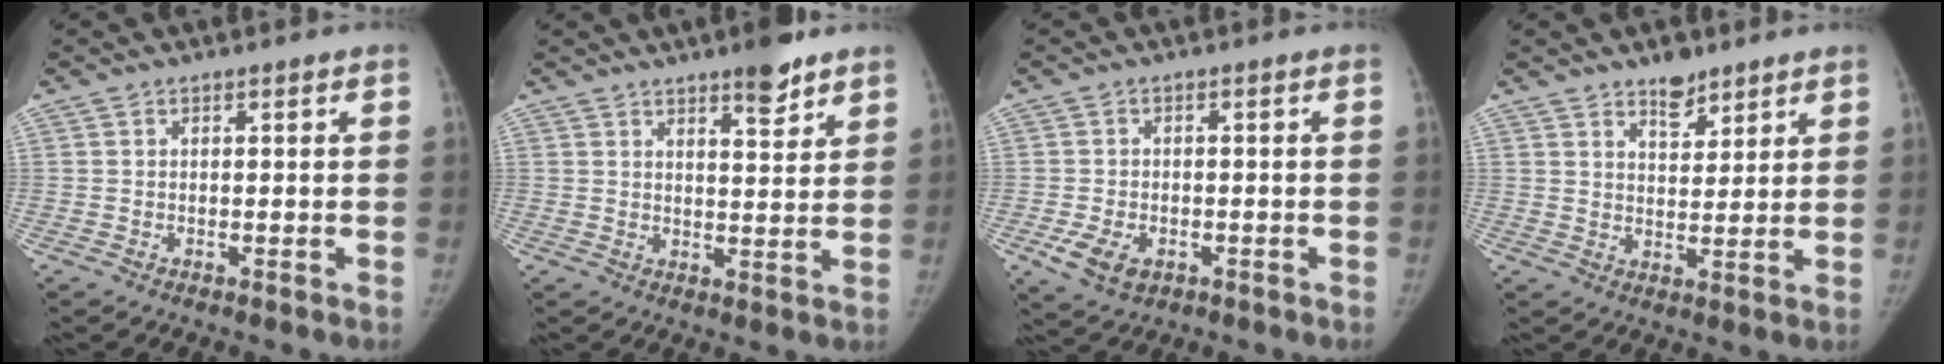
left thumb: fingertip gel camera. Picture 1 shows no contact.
{"total": 6.4, "force": [4.6, 1.6, 4.1], "torque": [-0.045, -0.030, 0.065]}
{"total": 5.7, "force": [-2.1, 3.8, 3.6], "torque": [-0.065, -0.001, -0.029]}
{"total": 5.4, "force": [4.1, 2.5, 2.5], "torque": [-0.018, -0.030, 0.069]}